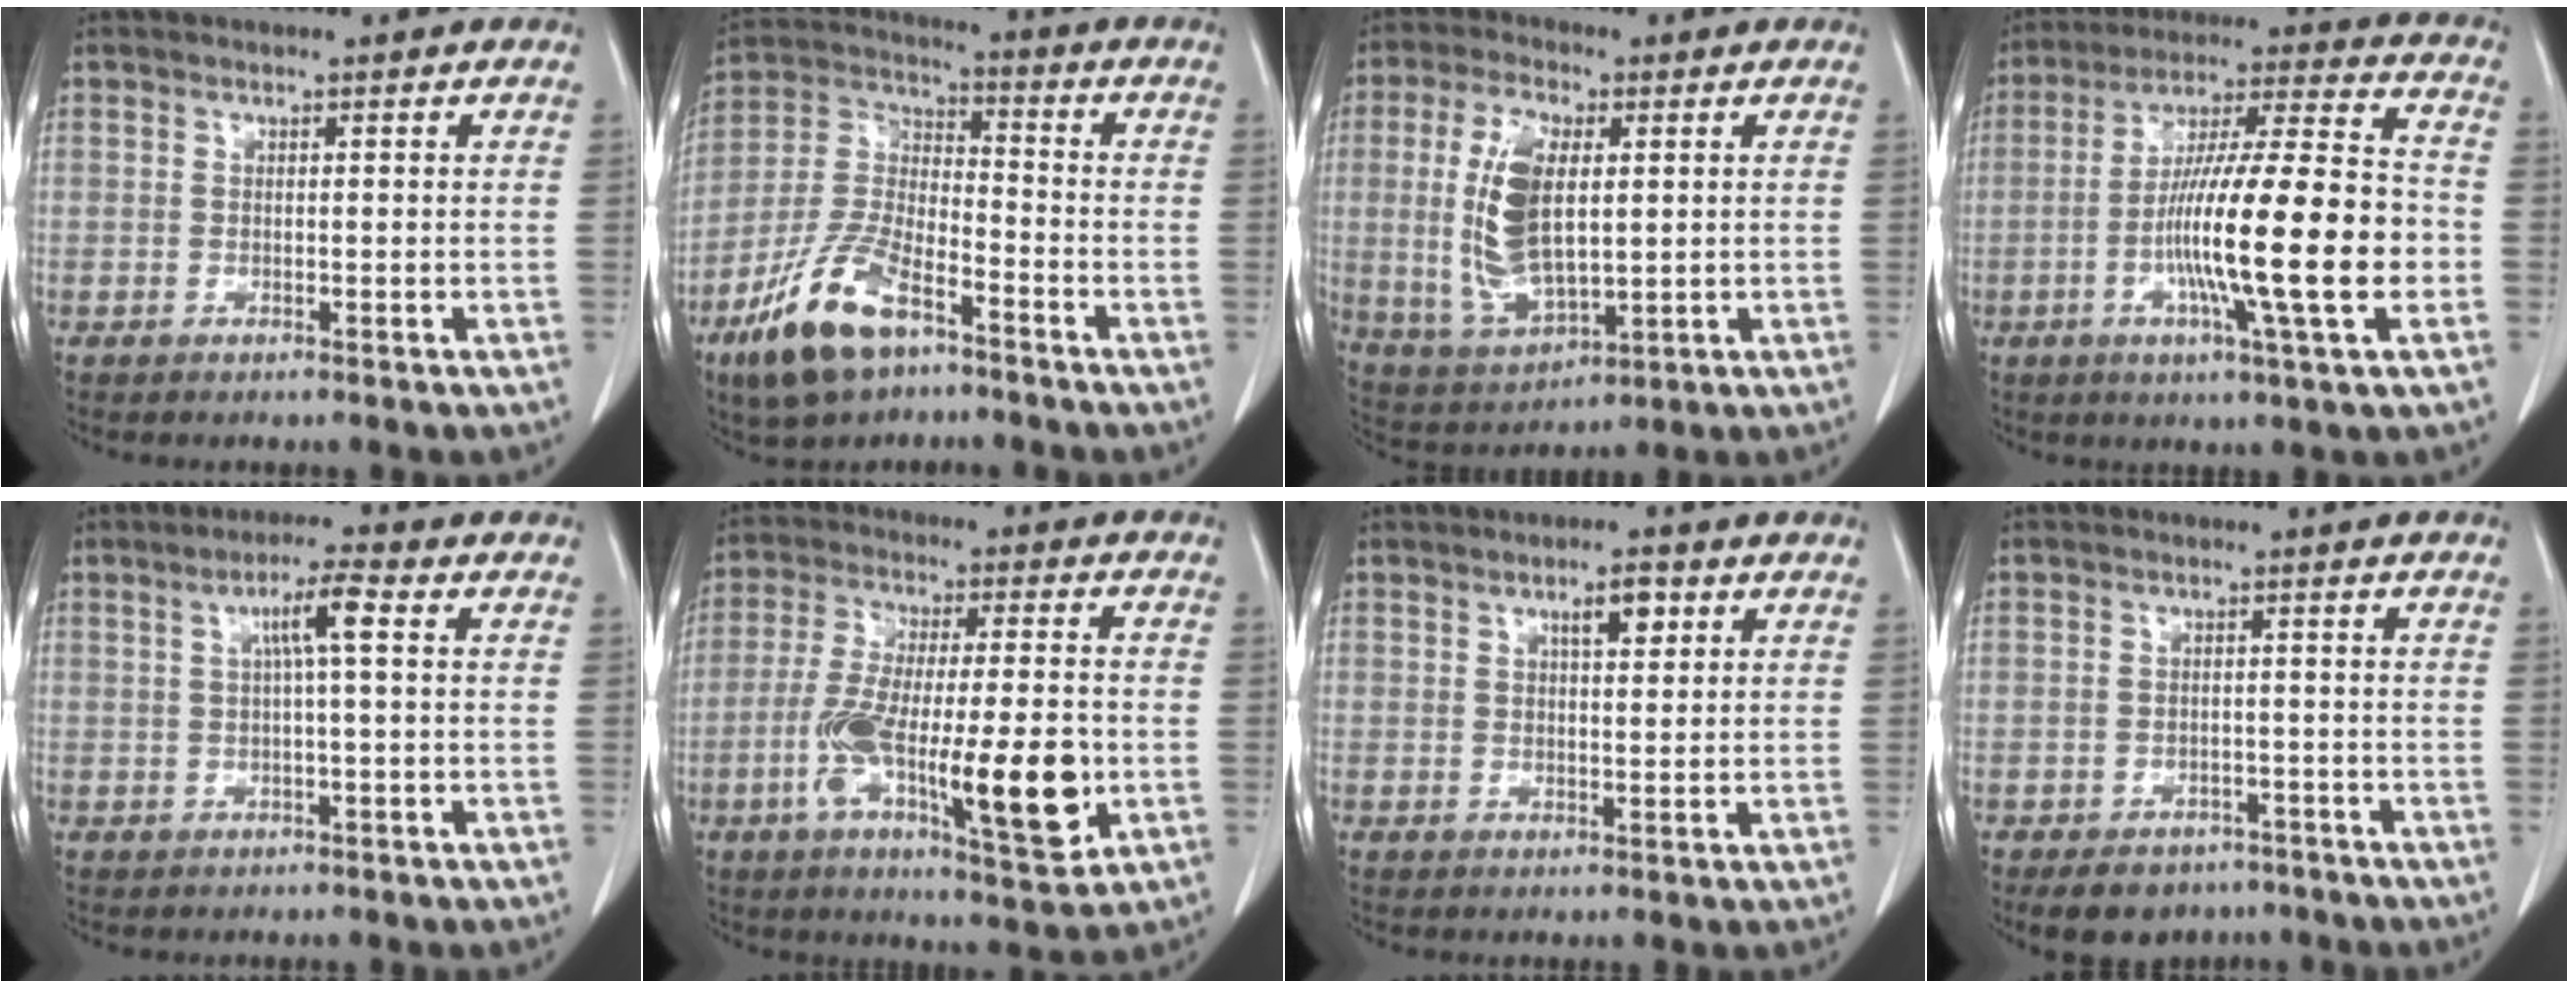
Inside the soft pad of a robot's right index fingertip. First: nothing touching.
{"total": 14.3, "force": [-8.6, 5.5, 10.0], "torque": [-0.220, -0.008, -0.163]}
{"total": 12.8, "force": [1.1, 5.2, 11.6], "torque": [-0.254, 0.000, 0.030]}
{"total": 20.2, "force": [-4.4, 1.0, 19.7], "torque": [-0.331, -0.002, -0.075]}
{"total": 4.9, "force": [1.1, 0.5, 4.8], "torque": [-0.088, 0.013, 0.021]}
{"total": 17.9, "force": [-4.6, 3.7, 16.9], "torque": [-0.286, -0.003, -0.067]}
{"total": 4.0, "force": [1.8, 1.3, 3.3], "torque": [-0.056, 0.003, 0.031]}
{"total": 7.9, "force": [-5.7, 5.0, 2.2], "torque": [-0.028, 0.012, -0.077]}